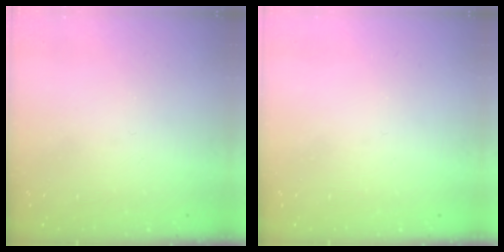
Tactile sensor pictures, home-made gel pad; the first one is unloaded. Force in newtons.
{"total": 0.0}